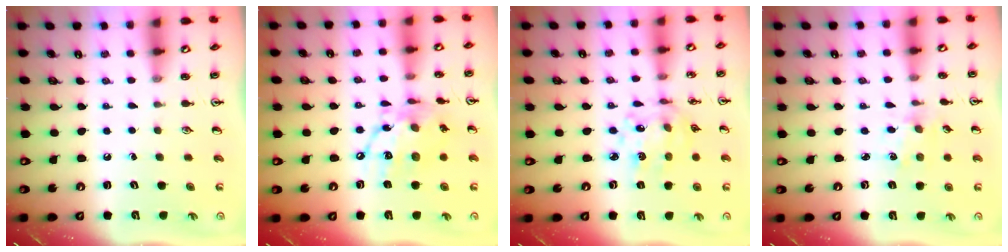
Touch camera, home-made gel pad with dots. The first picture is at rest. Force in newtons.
{"total": 14.9, "press": 14.9, "slide": 1.1}
{"total": 10.3, "press": 9.9, "slide": 3.0}
{"total": 1.6, "press": 1.5, "slide": 0.3}